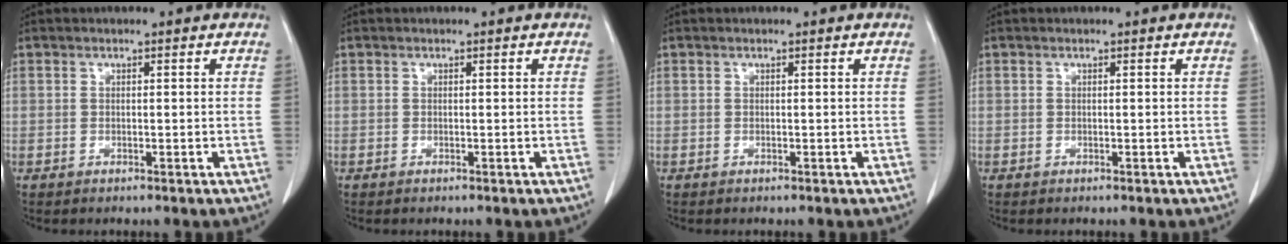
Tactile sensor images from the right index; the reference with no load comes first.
{"total": 0.0}
{"total": 0.0}
{"total": 0.0}